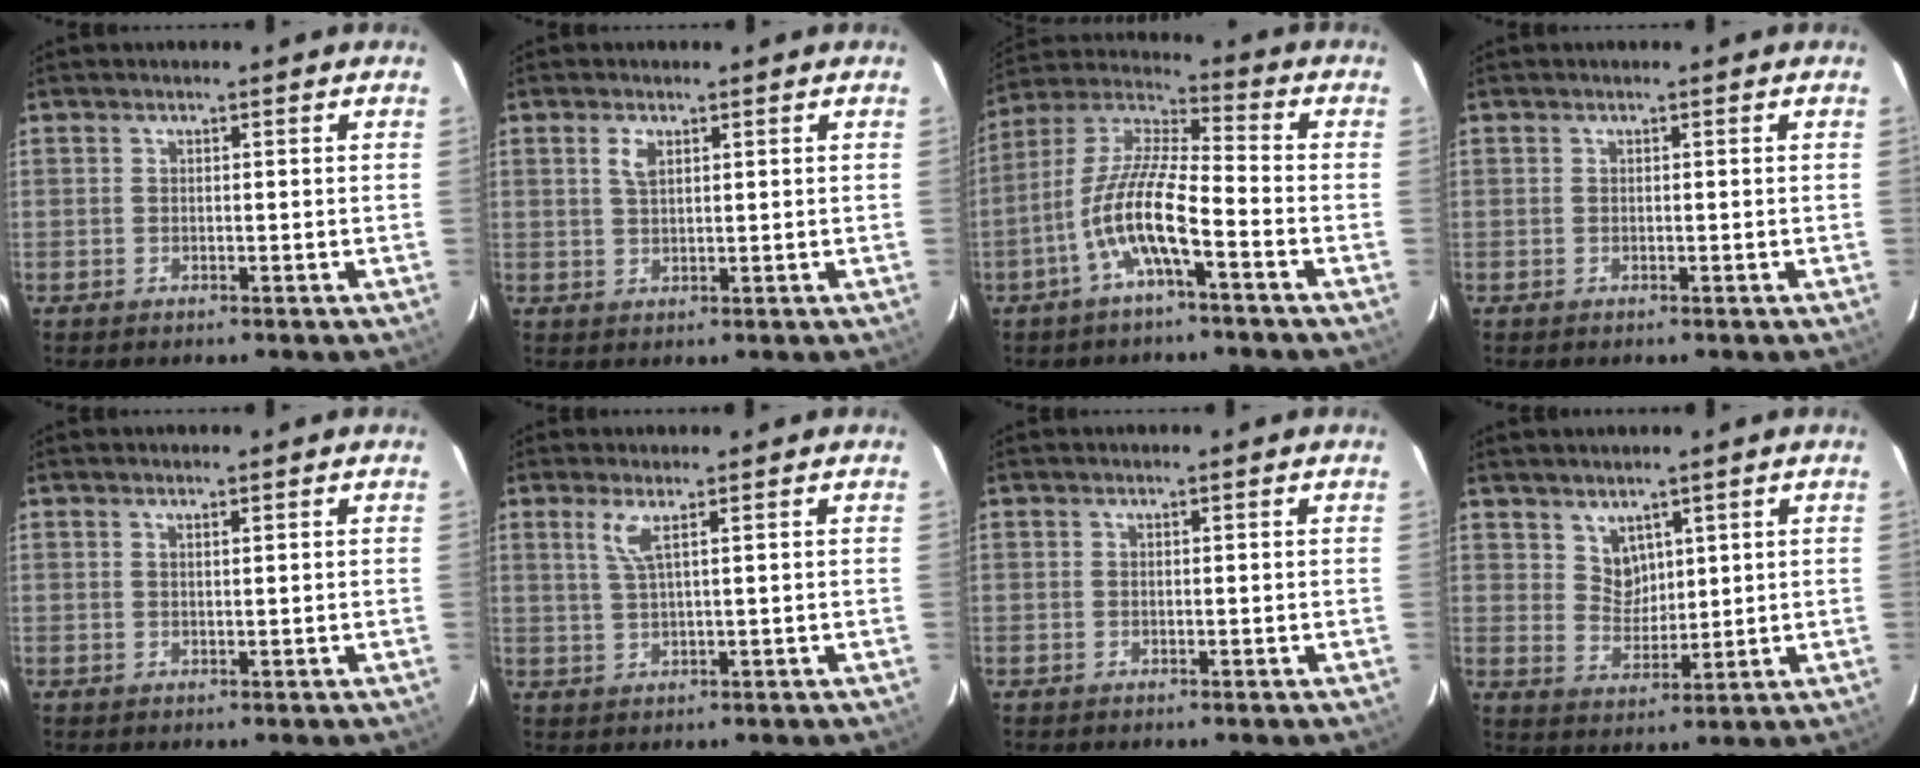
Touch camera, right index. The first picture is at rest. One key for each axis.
{"total": 2.5, "fx": 1.1, "fy": 1.2, "fz": 1.8, "tx": -0.035, "ty": 0.003, "tz": 0.022}
{"total": 11.6, "fx": -5.1, "fy": 2.0, "fz": 10.3, "tx": -0.214, "ty": 0.005, "tz": -0.101}
{"total": 0.0}
{"total": 0.7, "fx": 0.5, "fy": -0.1, "fz": 0.4, "tx": -0.007, "ty": 0.000, "tz": 0.008}
{"total": 3.0, "fx": 1.5, "fy": -0.3, "fz": 2.6, "tx": -0.054, "ty": -0.003, "tz": 0.033}
{"total": 0.0}
{"total": 4.6, "fx": 3.1, "fy": 3.2, "fz": 1.1, "tx": -0.009, "ty": 0.005, "tz": 0.066}